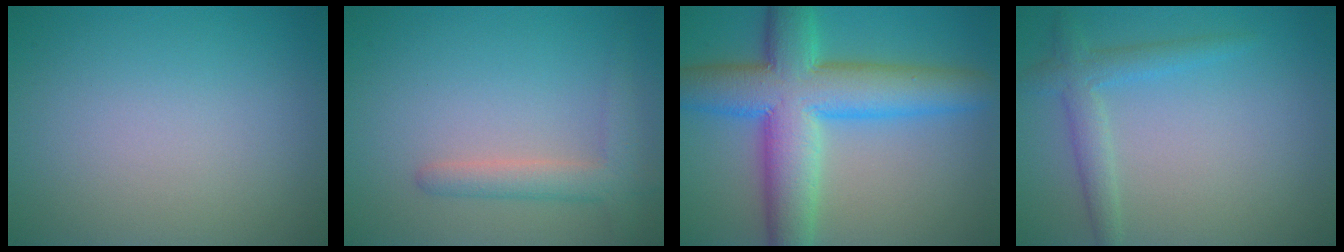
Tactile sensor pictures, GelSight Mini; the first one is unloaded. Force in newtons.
{"total": 2.9, "press": 2.9, "slide": 0.2}
{"total": 10.5, "press": 10.5, "slide": 0.2}
{"total": 2.6, "press": 2.6, "slide": 0.1}